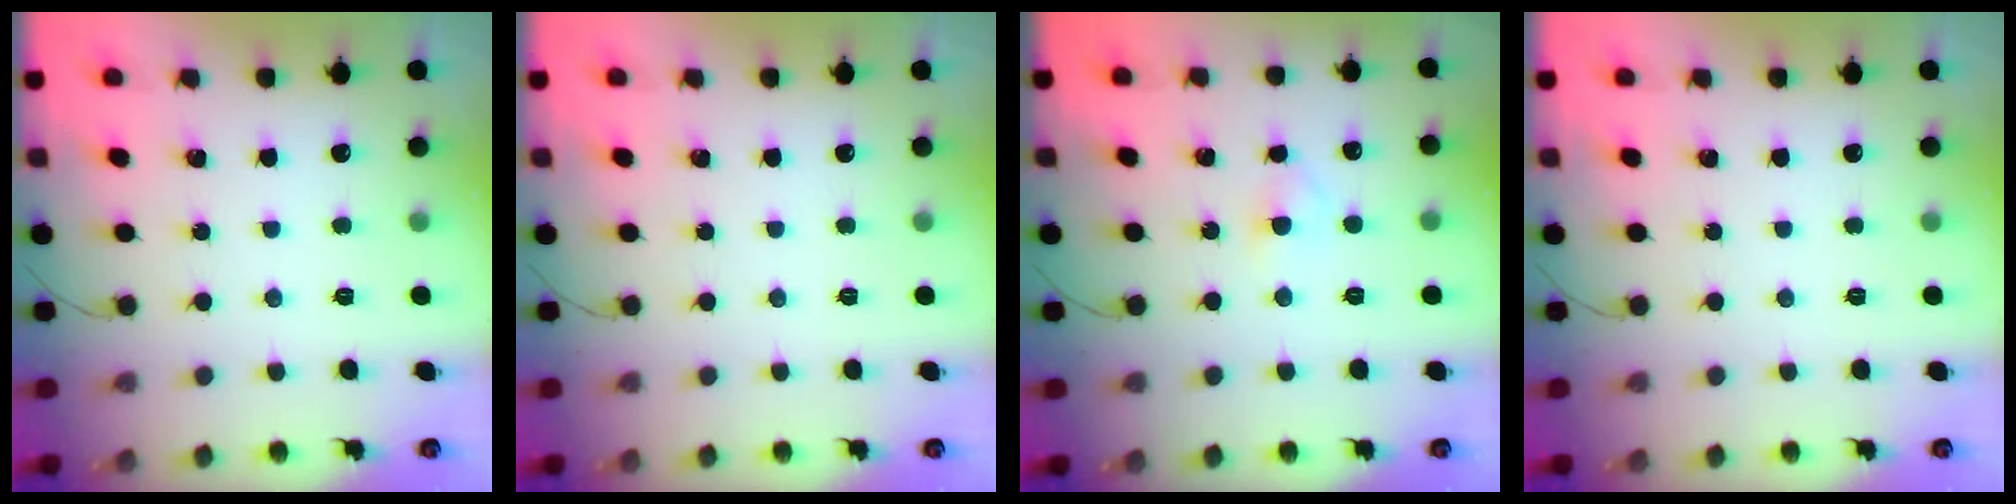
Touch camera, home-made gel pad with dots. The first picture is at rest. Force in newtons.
{"total": 0.0}
{"total": 2.8, "press": 2.6, "slide": 1.1}
{"total": 0.0}